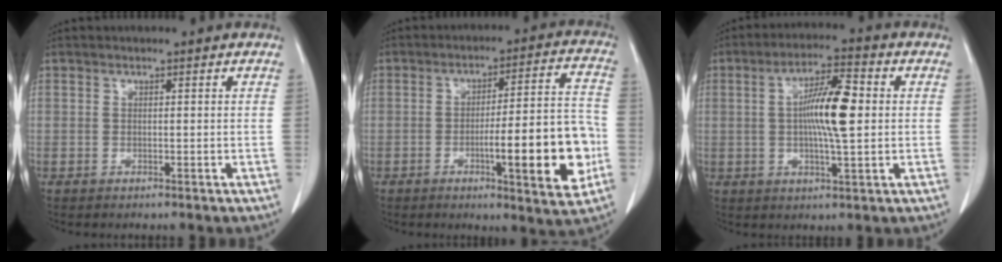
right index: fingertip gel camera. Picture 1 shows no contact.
{"total": 15.2, "force": [-4.2, 2.1, 14.5], "torque": [-0.200, 0.010, -0.057]}
{"total": 9.6, "force": [0.7, 1.4, 9.5], "torque": [-0.170, 0.007, 0.009]}